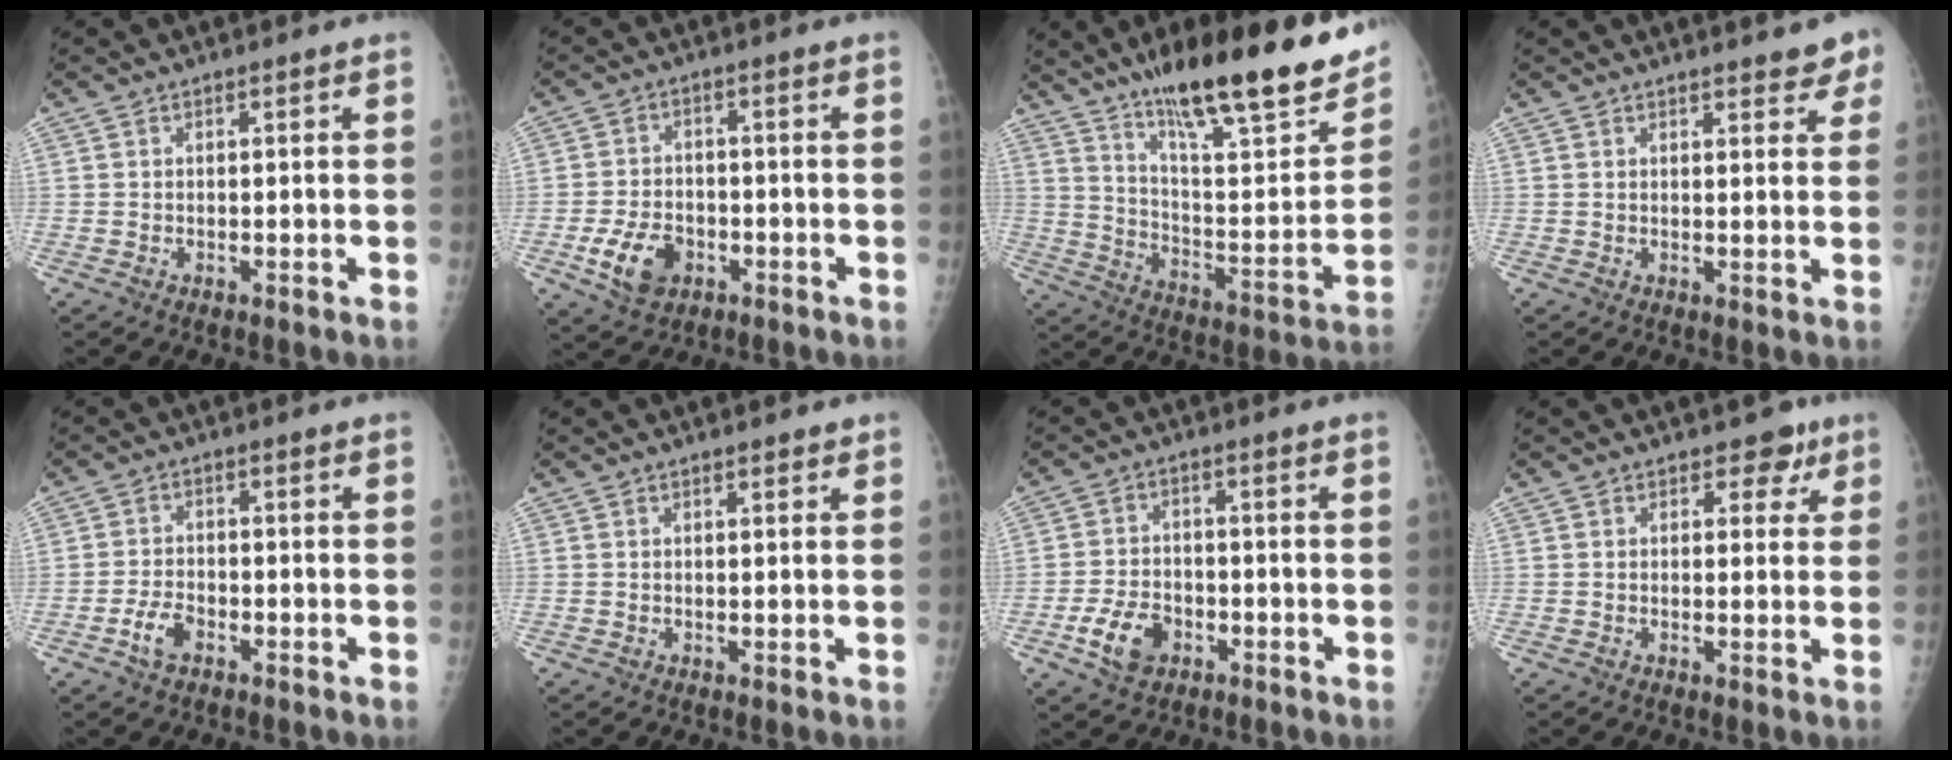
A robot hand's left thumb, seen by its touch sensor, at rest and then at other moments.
{"total": 7.8, "force": [-3.2, 5.4, 4.7], "torque": [-0.077, 0.011, -0.052]}
{"total": 28.2, "force": [18.7, 6.4, 20.1], "torque": [-0.276, -0.062, 0.297]}
{"total": 5.3, "force": [4.2, 1.7, 2.7], "torque": [-0.006, -0.016, 0.043]}
{"total": 3.9, "force": [-2.2, 2.1, 2.5], "torque": [-0.048, 0.015, -0.041]}
{"total": 1.2, "force": [0.9, 0.5, 0.6], "torque": [-0.006, -0.004, 0.010]}
{"total": 7.2, "force": [-3.2, 4.8, 4.2], "torque": [-0.070, 0.015, -0.057]}
{"total": 3.9, "force": [2.3, 2.7, 1.7], "torque": [0.010, -0.007, 0.025]}